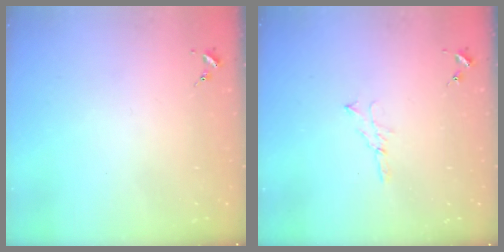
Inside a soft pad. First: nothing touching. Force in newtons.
{"total": 3.9, "press": 3.9, "slide": 0.4}